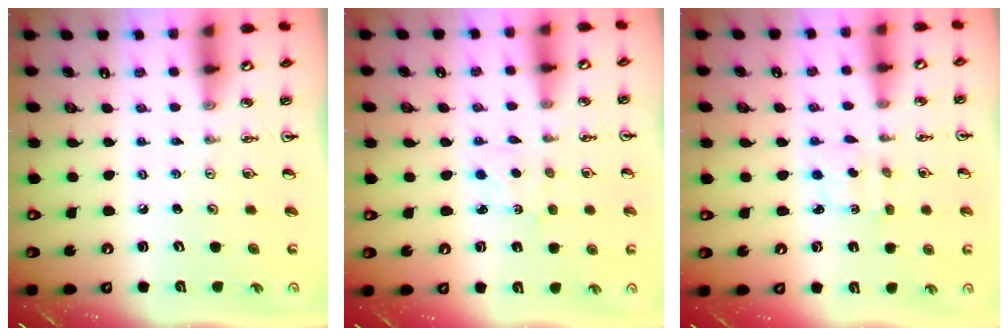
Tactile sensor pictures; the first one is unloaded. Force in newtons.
{"total": 2.3, "press": 2.2, "slide": 0.3}
{"total": 2.2, "press": 2.1, "slide": 0.6}